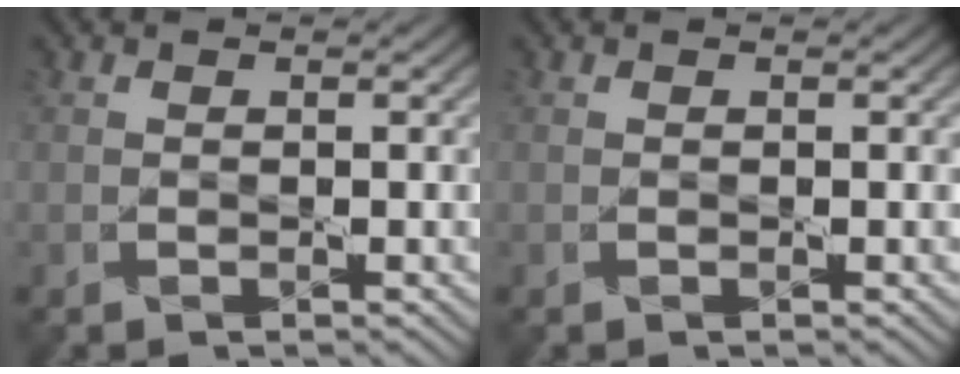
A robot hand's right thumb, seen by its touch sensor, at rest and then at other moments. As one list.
[{"total": 0.0}]